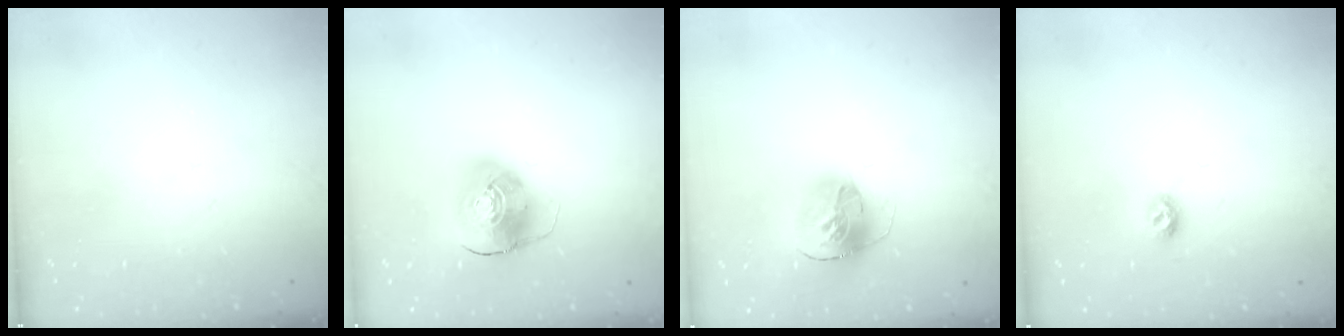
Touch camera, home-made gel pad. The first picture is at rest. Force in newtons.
{"total": 9.7, "press": 9.6, "slide": 1.4}
{"total": 16.1, "press": 16.0, "slide": 1.7}
{"total": 5.9, "press": 5.9, "slide": 0.8}